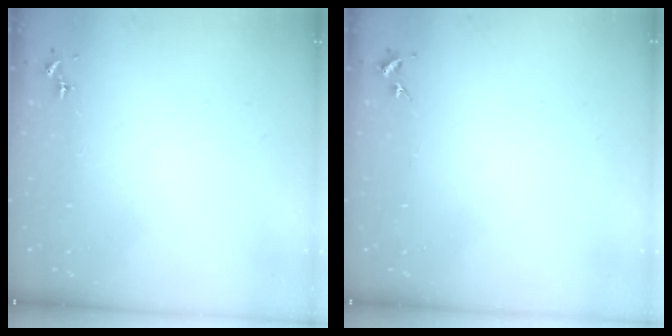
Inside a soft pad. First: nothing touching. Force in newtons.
{"total": 2.7, "press": 2.7, "slide": 0.3}